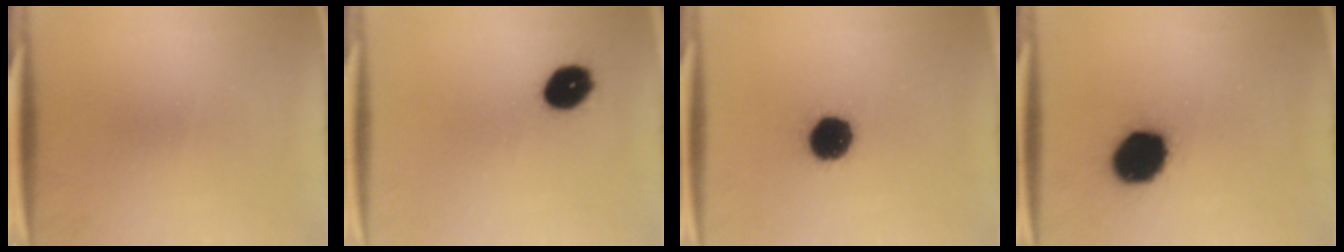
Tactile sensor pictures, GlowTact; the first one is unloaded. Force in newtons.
{"total": 8.2}
{"total": 11.0}
{"total": 15.7}